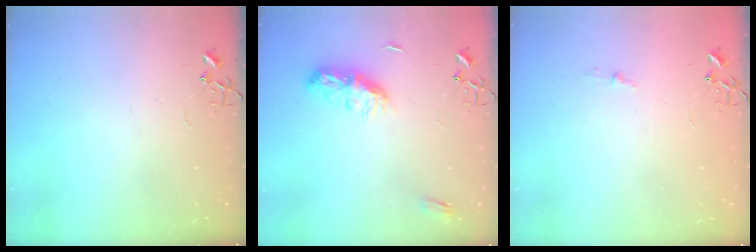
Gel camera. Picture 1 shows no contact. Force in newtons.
{"total": 9.3, "press": 9.3, "slide": 0.4}
{"total": 3.1, "press": 3.1, "slide": 0.4}